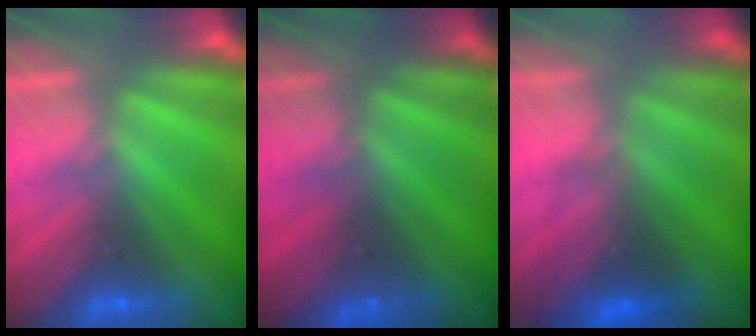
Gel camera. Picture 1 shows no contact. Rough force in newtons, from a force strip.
{"total": 1.4}
{"total": 2.1}